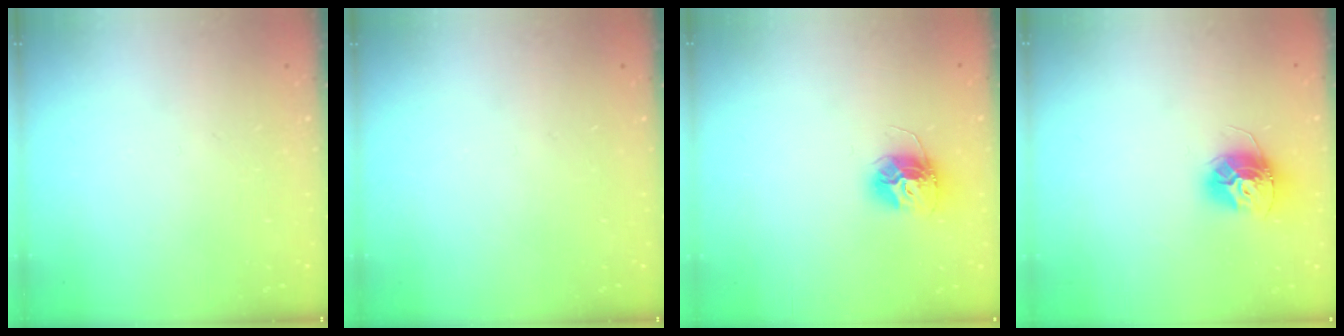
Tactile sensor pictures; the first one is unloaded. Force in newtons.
{"total": 0.0}
{"total": 12.4, "press": 12.4, "slide": 1.0}
{"total": 11.3, "press": 11.3, "slide": 0.7}